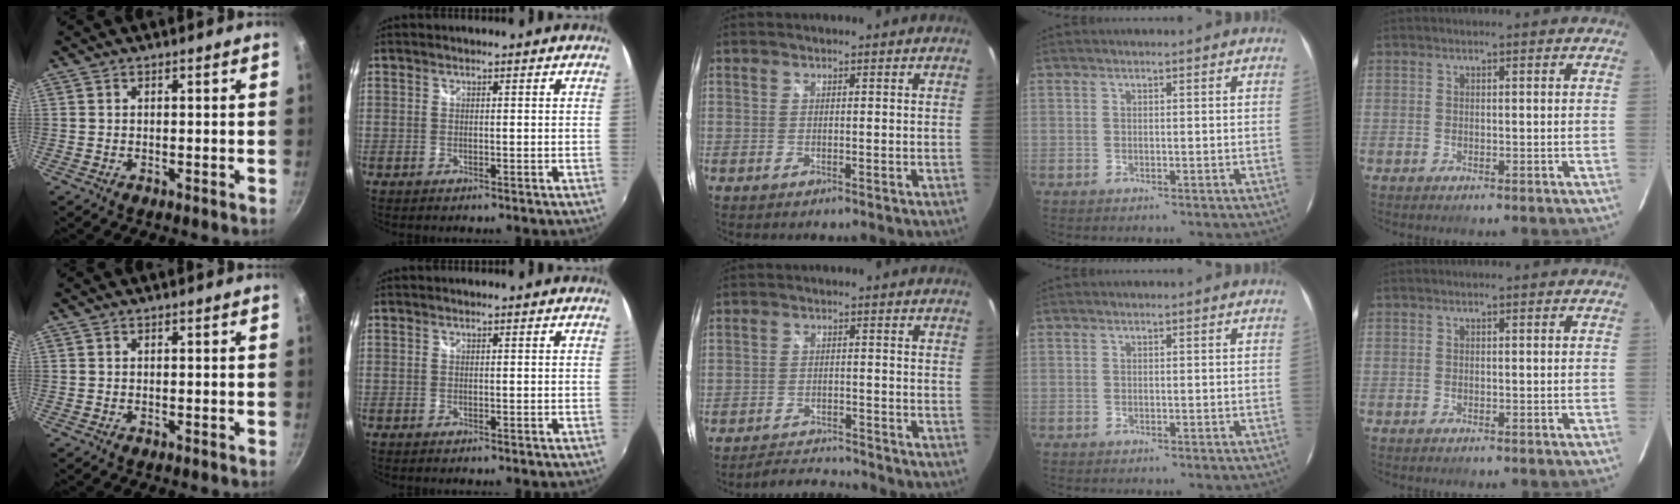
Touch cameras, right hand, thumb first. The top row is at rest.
{"middle": {"total": 5.8, "force": [-5.7, 0.6, 0.6], "torque": [-0.031, 0.010, -0.092]}}